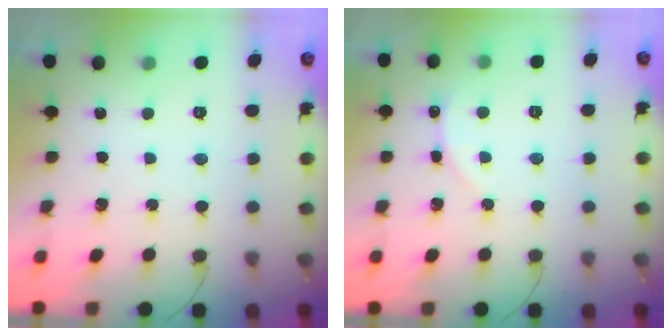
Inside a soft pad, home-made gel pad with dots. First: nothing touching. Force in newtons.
{"total": 2.5, "press": 2.5, "slide": 0.3}